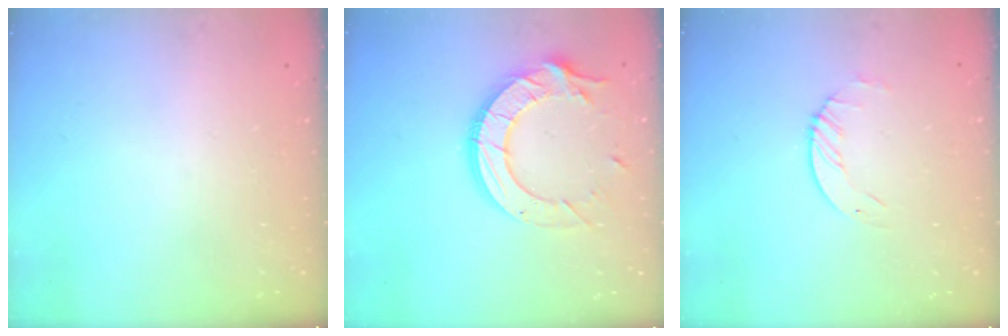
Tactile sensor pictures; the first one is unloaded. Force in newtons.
{"total": 15.2, "press": 15.2, "slide": 1.3}
{"total": 1.7, "press": 1.7, "slide": 0.2}